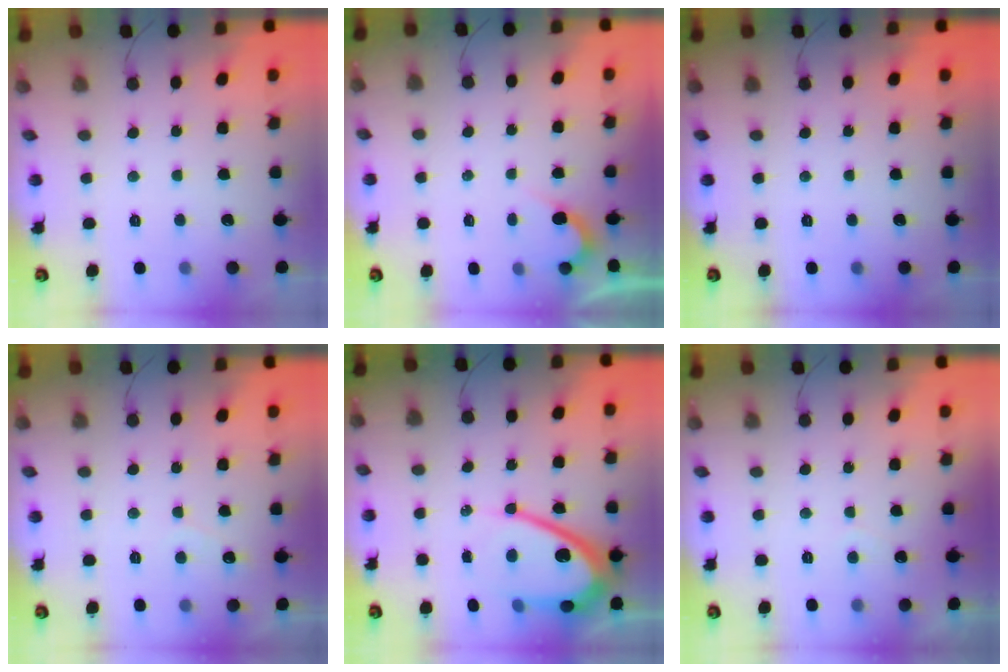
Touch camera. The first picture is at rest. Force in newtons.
{"total": 2.1, "press": 2.1, "slide": 0.1}
{"total": 0.0}
{"total": 2.2, "press": 2.2, "slide": 0.0}
{"total": 14.1, "press": 14.0, "slide": 1.1}
{"total": 1.8, "press": 1.8, "slide": 0.1}